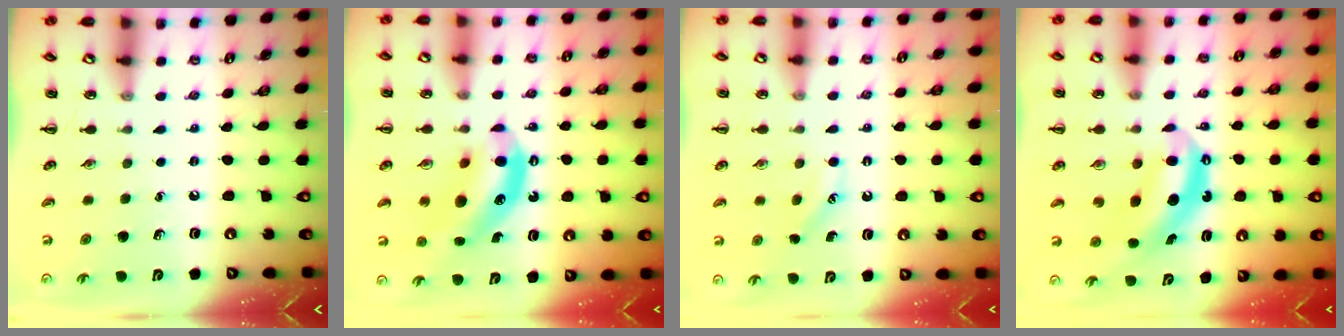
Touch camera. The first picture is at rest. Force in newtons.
{"total": 10.7, "press": 10.4, "slide": 2.6}
{"total": 3.0, "press": 2.9, "slide": 0.7}
{"total": 6.4, "press": 6.3, "slide": 1.0}